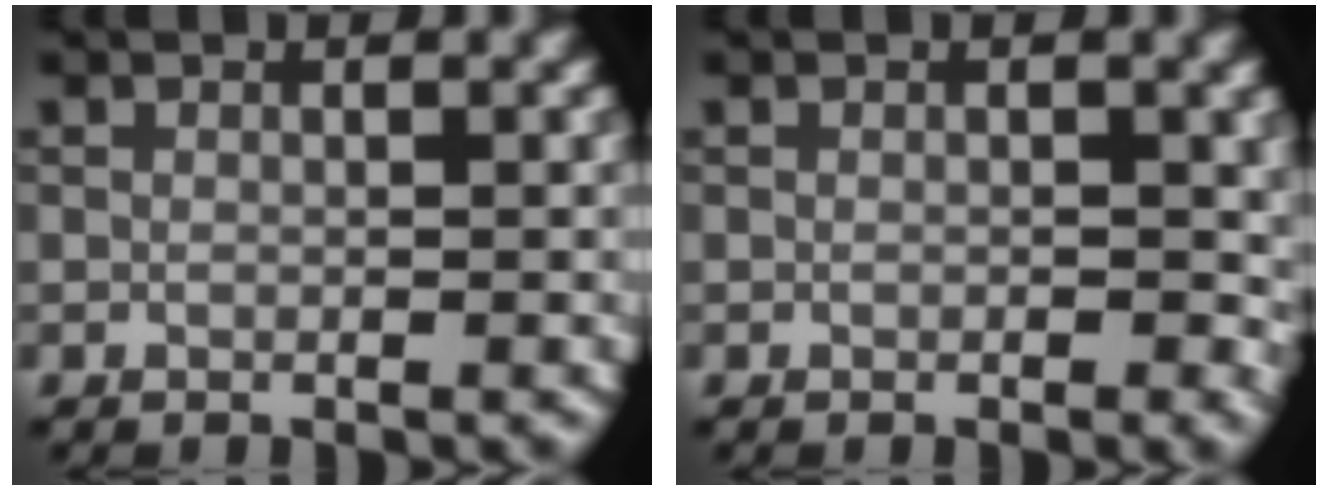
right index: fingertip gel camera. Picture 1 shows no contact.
{"total": 1.6, "force": [-0.1, 0.9, 1.3], "torque": [-0.016, -0.003, -0.002]}